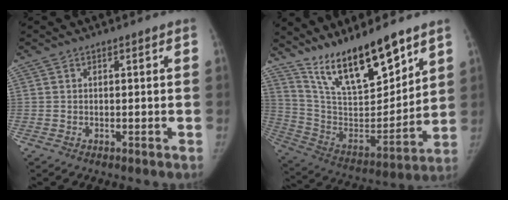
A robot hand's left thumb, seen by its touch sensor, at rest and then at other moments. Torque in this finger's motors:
{"motor_torque": [0.34, 0.29, 1.42, -1.35, 0.08]}